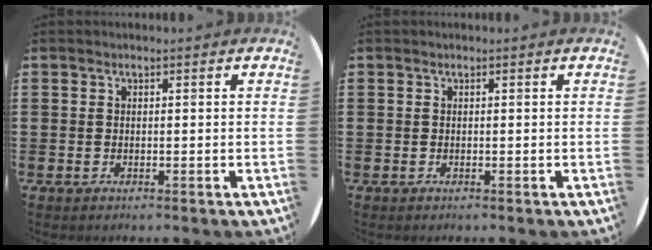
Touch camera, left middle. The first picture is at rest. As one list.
[{"total": 0.0}]